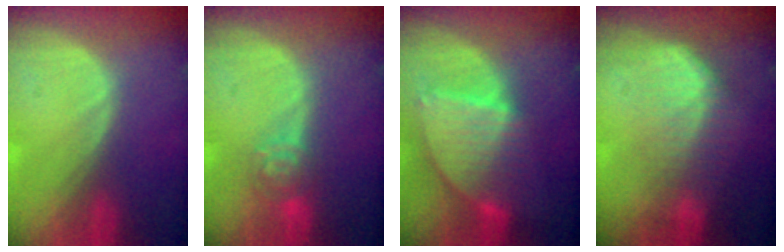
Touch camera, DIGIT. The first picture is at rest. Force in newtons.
{"total": 4.7, "press": 4.2, "slide": 2.1}
{"total": 8.6, "press": 7.4, "slide": 4.3}
{"total": 7.4, "press": 6.4, "slide": 3.8}